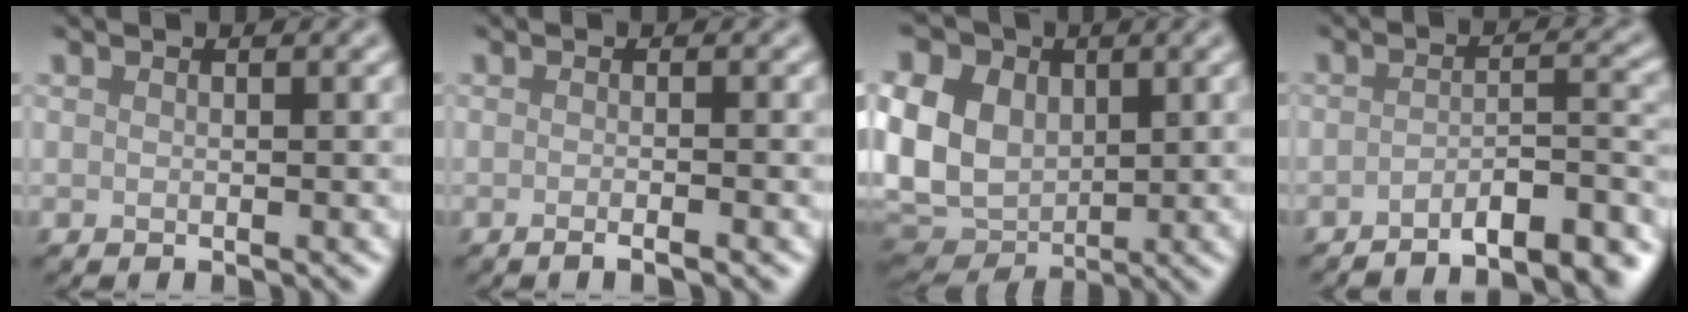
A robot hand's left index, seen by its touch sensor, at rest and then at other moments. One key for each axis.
{"total": 1.9, "fx": -0.7, "fy": 0.6, "fz": 1.7, "tx": -0.009, "ty": -0.004, "tz": -0.017}
{"total": 13.6, "fx": 3.1, "fy": 10.2, "fz": 8.5, "tx": -0.208, "ty": 0.020, "tz": 0.046}
{"total": 7.0, "fx": -5.3, "fy": 1.6, "fz": 4.3, "tx": -0.048, "ty": 0.012, "tz": -0.079}